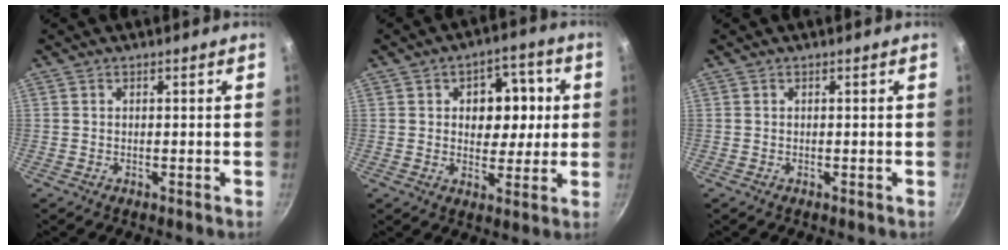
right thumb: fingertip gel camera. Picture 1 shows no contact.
{"total": 10.6, "force": [1.8, 7.6, 7.2], "torque": [-0.049, 0.002, 0.021]}
{"total": 0.0}